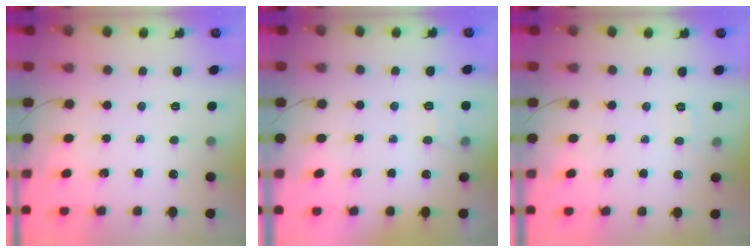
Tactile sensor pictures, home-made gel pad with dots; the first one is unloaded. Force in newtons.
{"total": 7.4, "press": 7.2, "slide": 1.5}
{"total": 5.2, "press": 5.0, "slide": 1.3}